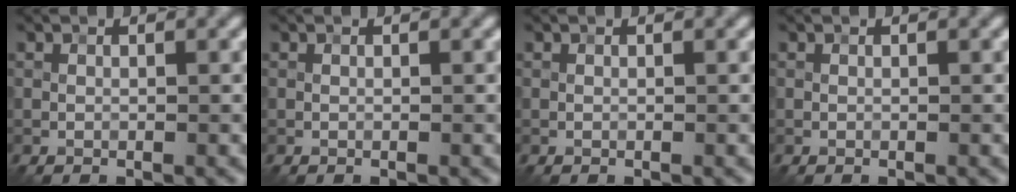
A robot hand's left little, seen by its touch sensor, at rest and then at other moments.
{"total": 0.0}
{"total": 0.0}
{"total": 0.0}